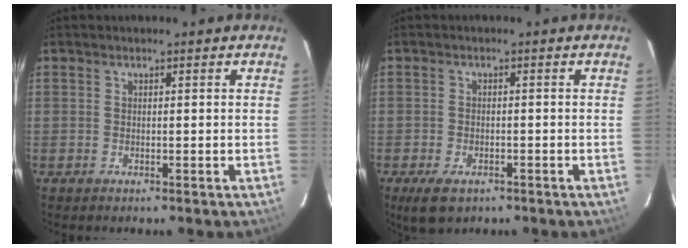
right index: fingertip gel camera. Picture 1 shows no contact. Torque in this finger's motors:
{"motor_torque": [0.63, -0.52, 0.21, 0.03]}